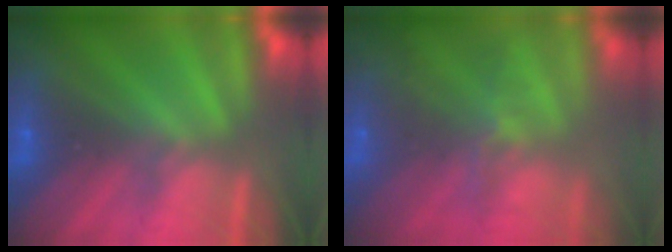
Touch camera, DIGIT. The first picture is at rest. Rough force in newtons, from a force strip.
{"total": 7.7}